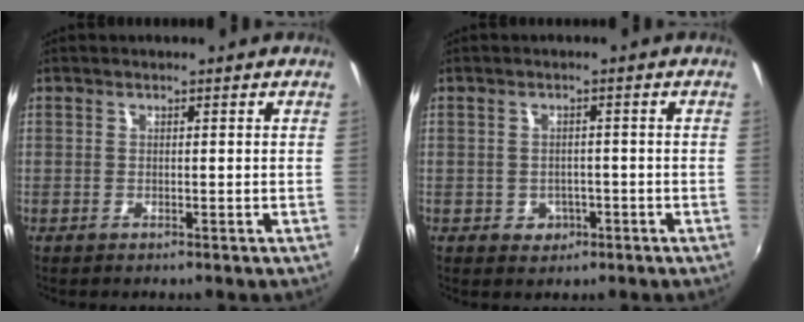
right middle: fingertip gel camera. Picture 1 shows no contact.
{"total": 3.4, "force": [-1.2, 3.0, 0.9], "torque": [-0.023, 0.002, -0.010]}